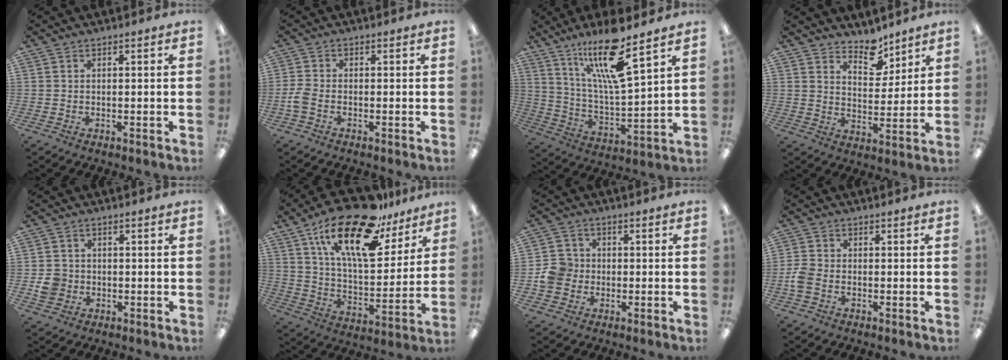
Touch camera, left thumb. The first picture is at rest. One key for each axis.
{"total": 3.0, "fx": -0.9, "fy": 1.6, "fz": 2.3, "tx": -0.052, "ty": 0.001, "tz": -0.018}
{"total": 17.1, "fx": 12.1, "fy": 2.8, "fz": 11.8, "tx": -0.224, "ty": -0.060, "tz": 0.197}
{"total": 8.4, "fx": 7.1, "fy": 3.9, "fz": 2.3, "tx": -0.014, "ty": -0.055, "tz": 0.126}
{"total": 4.4, "fx": -0.8, "fy": 4.0, "fz": 1.4, "tx": -0.018, "ty": 0.006, "tz": -0.014}
{"total": 24.3, "fx": 15.1, "fy": 10.1, "fz": 16.2, "tx": -0.262, "ty": -0.082, "tz": 0.257}
{"total": 6.0, "fx": -0.9, "fy": 5.6, "fz": 1.9, "tx": -0.031, "ty": 0.016, "tz": -0.014}
{"total": 3.7, "fx": -1.3, "fy": 2.5, "fz": 2.5, "tx": -0.053, "ty": 0.005, "tz": -0.025}